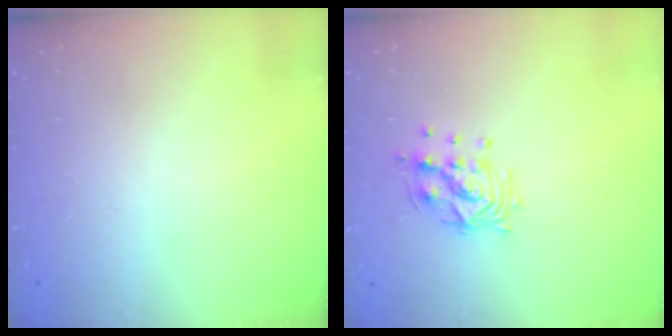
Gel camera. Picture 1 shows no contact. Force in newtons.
{"total": 10.6, "press": 10.6, "slide": 0.5}